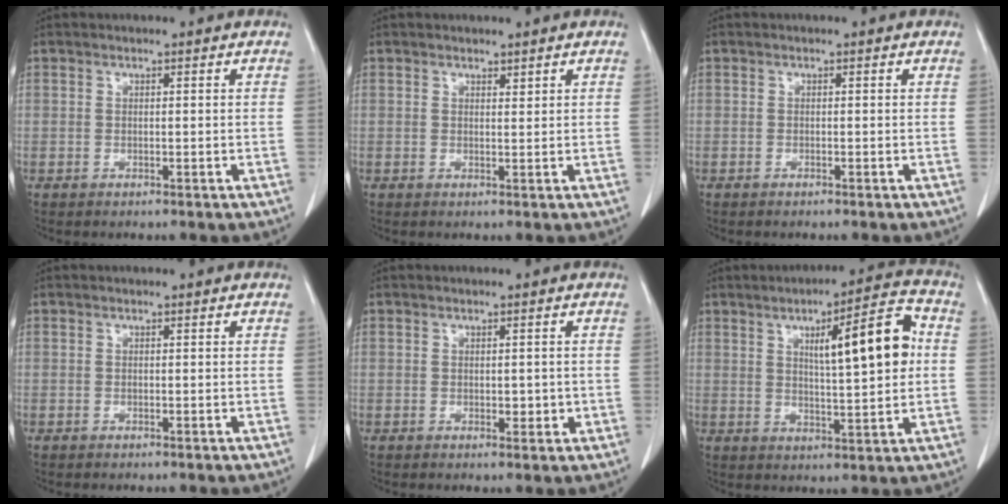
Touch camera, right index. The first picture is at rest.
{"total": 0.8, "force": [0.7, 0.2, 0.2], "torque": [-0.006, -0.006, 0.012]}
{"total": 0.0}
{"total": 0.0}
{"total": 1.9, "force": [-0.1, 1.1, 1.5], "torque": [-0.015, -0.002, 0.002]}
{"total": 11.9, "force": [2.5, 1.8, 11.5], "torque": [-0.165, 0.018, 0.037]}